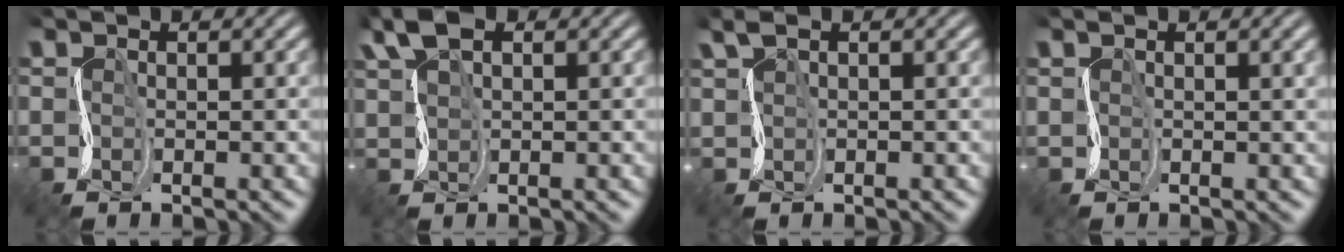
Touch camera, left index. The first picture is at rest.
{"total": 3.7, "force": [2.0, 2.1, 2.4], "torque": [-0.059, 0.010, 0.037]}
{"total": 1.8, "force": [1.2, 0.6, 1.1], "torque": [-0.031, 0.005, 0.025]}
{"total": 3.3, "force": [1.8, 1.2, 2.4], "torque": [-0.033, 0.011, 0.022]}